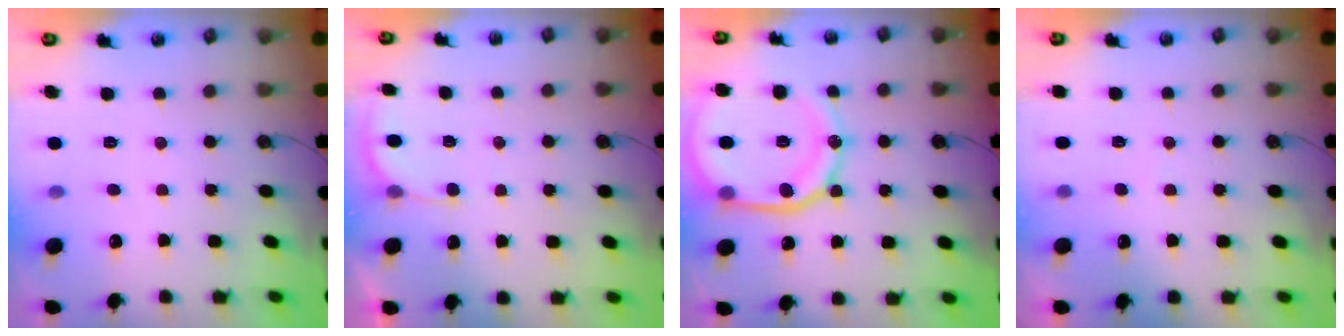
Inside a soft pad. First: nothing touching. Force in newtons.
{"total": 4.1, "press": 4.1, "slide": 0.3}
{"total": 18.5, "press": 18.4, "slide": 1.9}
{"total": 2.8, "press": 2.7, "slide": 0.3}